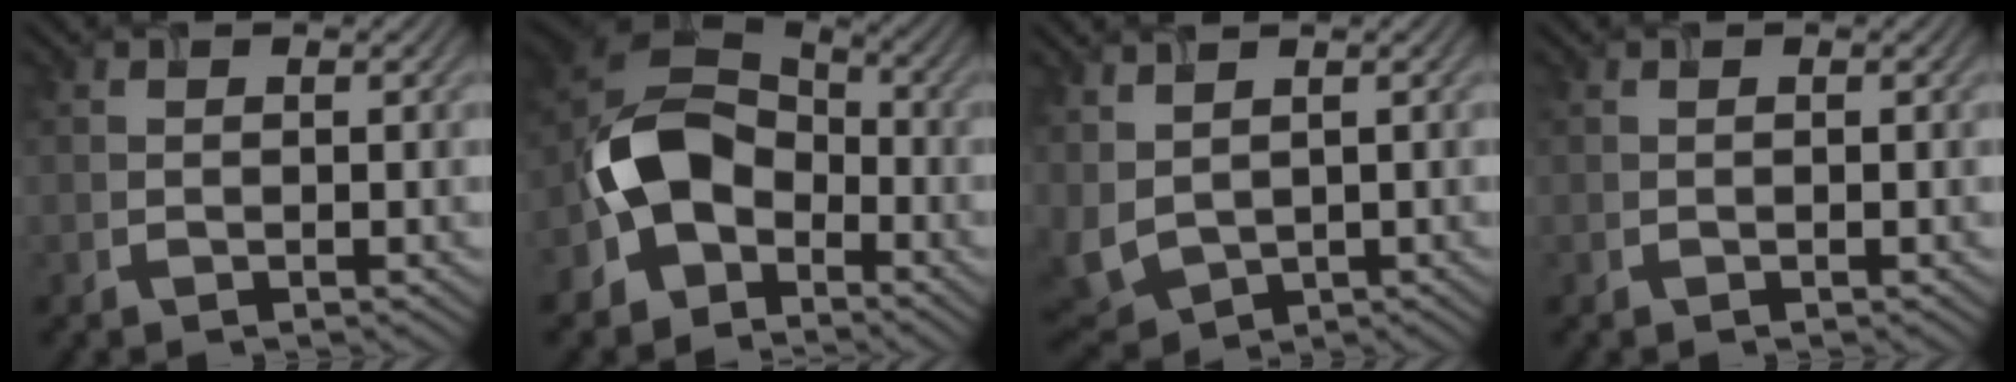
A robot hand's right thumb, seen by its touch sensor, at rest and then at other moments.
{"total": 10.1, "force": [-4.0, 7.4, 5.6], "torque": [-0.113, 0.005, -0.098]}
{"total": 5.7, "force": [1.8, 3.8, 3.9], "torque": [-0.134, -0.006, 0.046]}
{"total": 0.0}